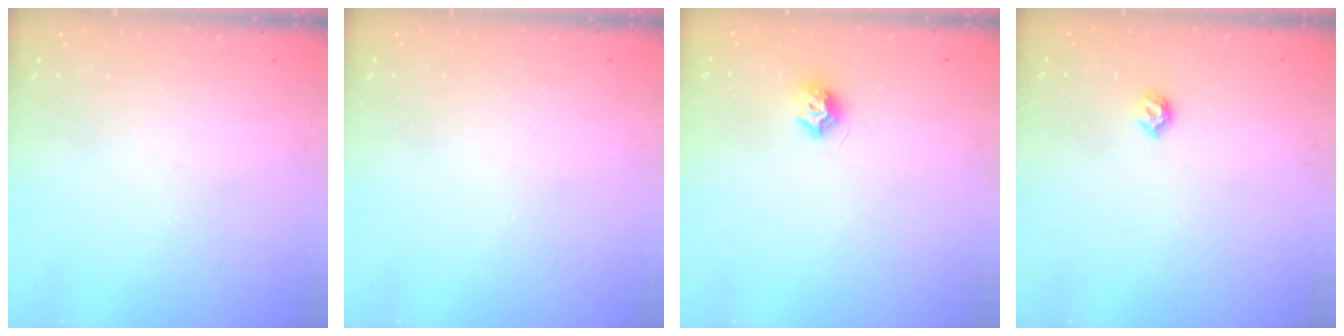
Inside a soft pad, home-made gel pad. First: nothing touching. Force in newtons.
{"total": 0.0}
{"total": 7.6, "press": 7.6, "slide": 0.4}
{"total": 5.0, "press": 4.9, "slide": 1.1}